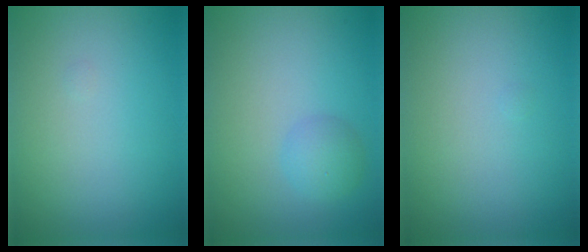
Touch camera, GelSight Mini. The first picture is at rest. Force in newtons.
{"total": 1.9, "press": 1.9, "slide": 0.1}
{"total": 0.0}